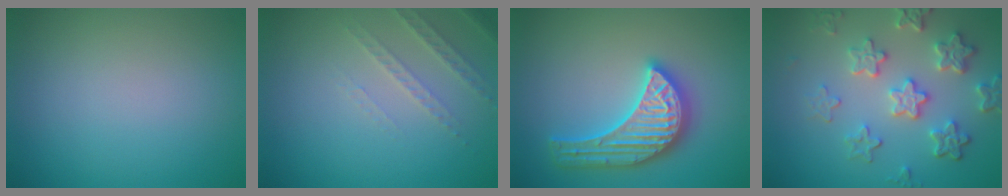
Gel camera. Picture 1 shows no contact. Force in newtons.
{"total": 2.2, "press": 2.1, "slide": 0.7}
{"total": 5.6, "press": 5.6, "slide": 0.7}
{"total": 5.4, "press": 4.2, "slide": 3.3}